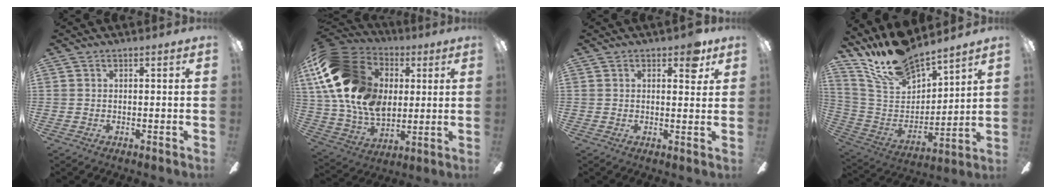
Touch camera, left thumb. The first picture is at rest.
{"total": 21.2, "force": [4.5, 15.5, 13.8], "torque": [-0.300, -0.008, 0.083]}
{"total": 4.7, "force": [2.8, 2.3, 2.9], "torque": [-0.023, -0.006, 0.041]}
{"total": 17.6, "force": [15.6, 5.1, 6.4], "torque": [-0.153, -0.104, 0.285]}